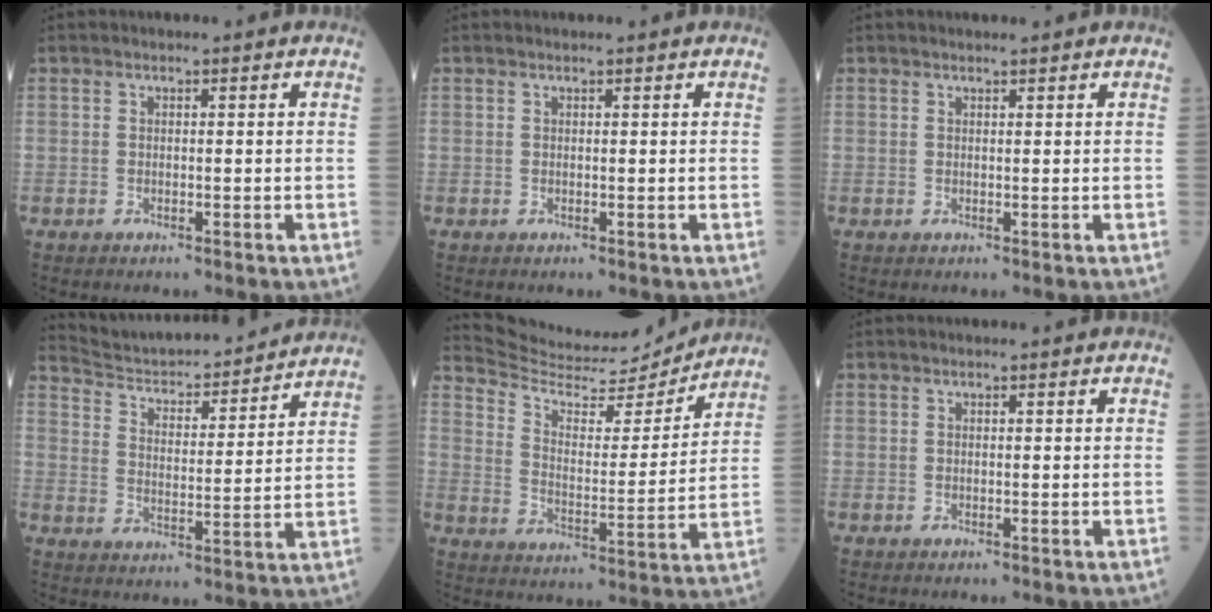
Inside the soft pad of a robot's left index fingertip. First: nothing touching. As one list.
[{"total": 0.8, "force": [0.7, -0.1, 0.3], "torque": [-0.007, 0.005, 0.013]}, {"total": 1.8, "force": [1.6, 0.0, 0.8], "torque": [-0.008, 0.013, 0.026]}, {"total": 17.4, "force": [16.6, 1.9, 4.8], "torque": [-0.080, 0.001, 0.244]}, {"total": 15.6, "force": [15.3, 1.5, 2.5], "torque": [-0.053, -0.015, 0.235]}, {"total": 0.0}]